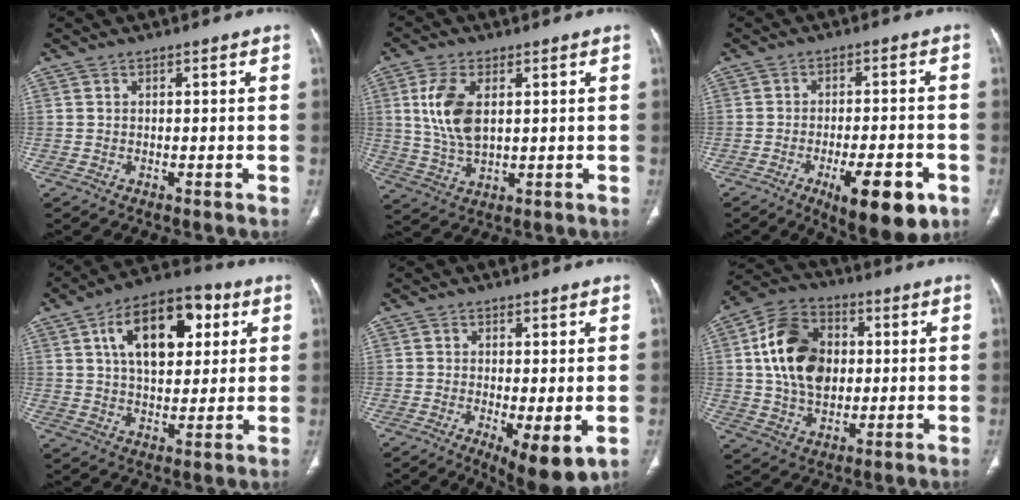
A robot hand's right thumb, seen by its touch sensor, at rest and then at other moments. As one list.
[{"total": 9.8, "force": [2.3, 5.2, 8.0], "torque": [-0.168, -0.008, 0.049]}, {"total": 12.7, "force": [-5.8, 4.2, 10.5], "torque": [-0.140, 0.011, -0.075]}, {"total": 17.6, "force": [6.0, 9.8, 13.3], "torque": [-0.177, 0.003, 0.092]}, {"total": 8.3, "force": [-2.2, 2.6, 7.6], "torque": [-0.117, -0.024, -0.029]}, {"total": 16.1, "force": [2.1, 11.5, 11.0], "torque": [-0.173, 0.010, 0.035]}]